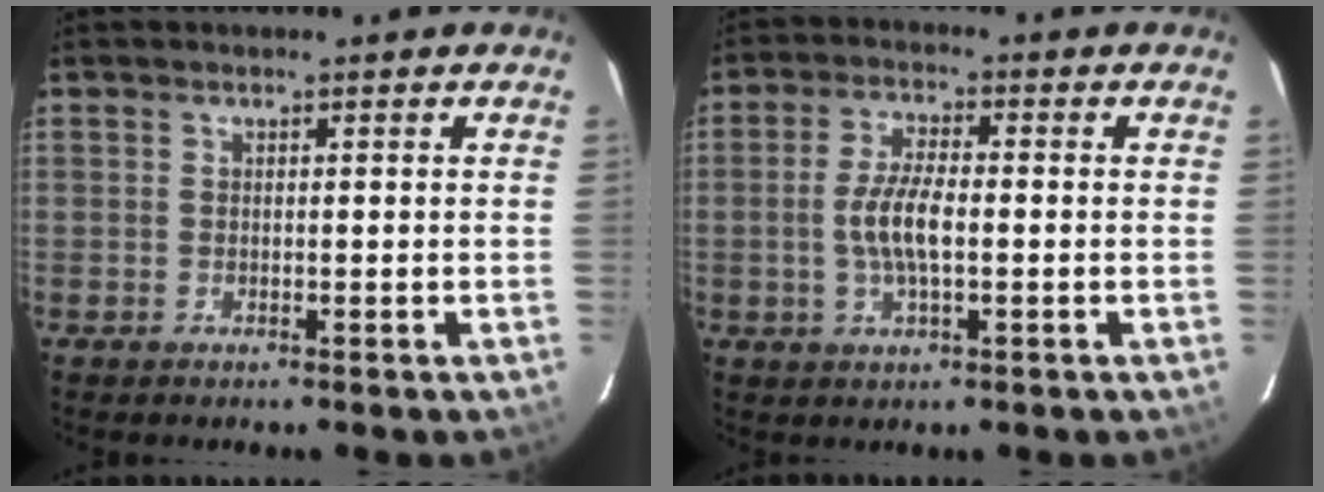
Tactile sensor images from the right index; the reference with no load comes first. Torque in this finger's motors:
{"motor_torque": [0.95, -0.21, 0.68, 0.16]}